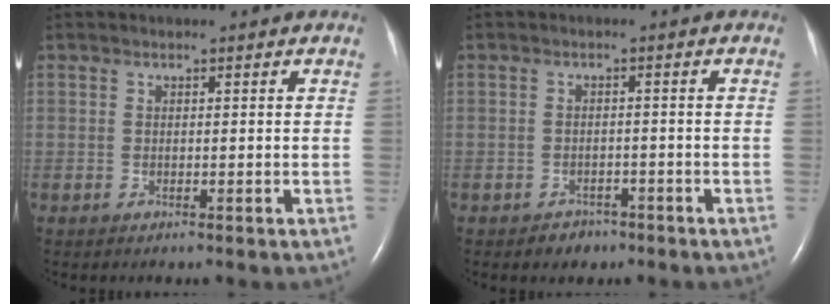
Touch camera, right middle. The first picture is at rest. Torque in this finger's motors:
{"motor_torque": [0.07, -0.06, -0.01, 0.00]}